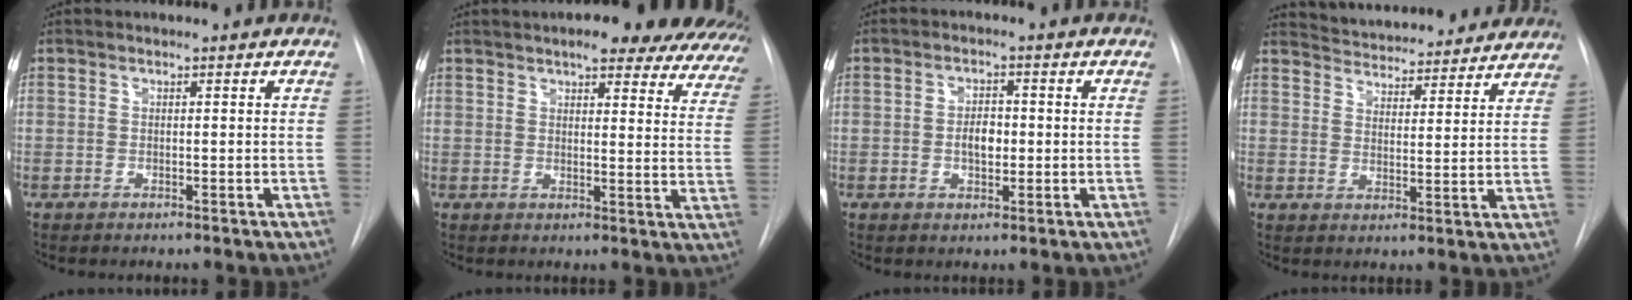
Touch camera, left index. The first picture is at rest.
{"total": 21.8, "force": [18.2, 5.0, 10.9], "torque": [-0.130, -0.034, 0.191]}
{"total": 3.5, "force": [-1.1, 1.9, 2.8], "torque": [-0.045, -0.001, -0.014]}
{"total": 17.9, "force": [16.7, 4.3, 4.6], "torque": [-0.066, 0.001, 0.216]}